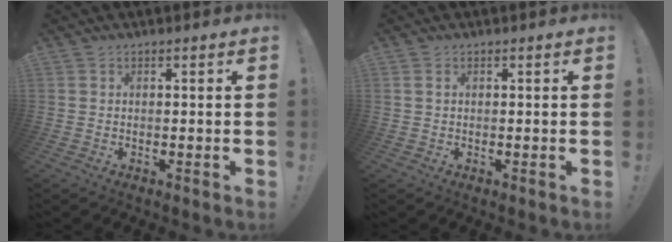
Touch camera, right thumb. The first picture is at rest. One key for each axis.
{"total": 0.9, "fx": 0.4, "fy": 0.7, "fz": 0.5, "tx": -0.013, "ty": 0.004, "tz": 0.007}